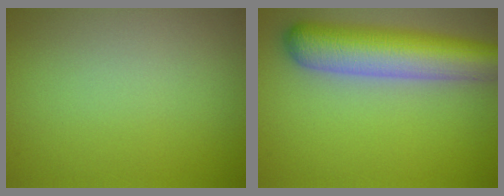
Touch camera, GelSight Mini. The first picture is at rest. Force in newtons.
{"total": 8.6, "press": 8.6, "slide": 0.3}